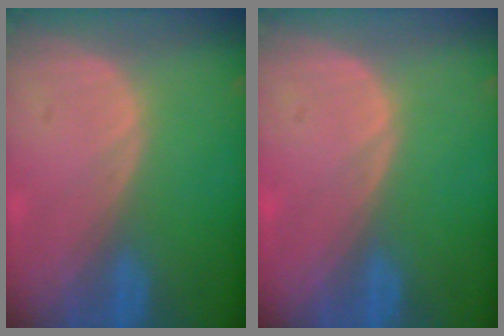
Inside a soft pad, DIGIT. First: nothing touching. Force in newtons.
{"total": 0.0}